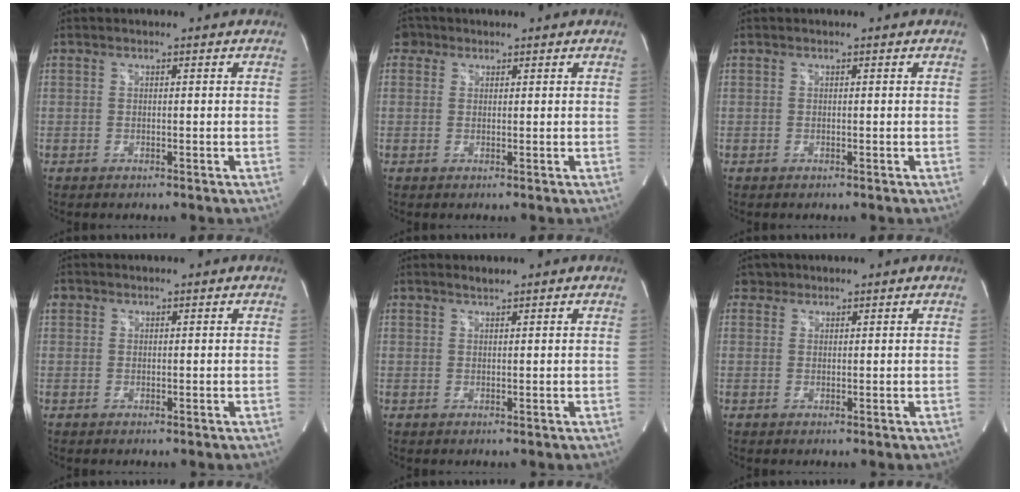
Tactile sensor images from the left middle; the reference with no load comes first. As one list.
[{"total": 2.3, "force": [1.3, 1.9, 0.3], "torque": [-0.002, 0.012, 0.018]}, {"total": 0.0}, {"total": 1.3, "force": [0.6, 1.1, 0.2], "torque": [0.000, 0.013, 0.010]}, {"total": 0.8, "force": [0.8, 0.0, 0.2], "torque": [-0.008, 0.003, 0.018]}, {"total": 1.6, "force": [1.2, 1.1, -0.4], "torque": [0.013, 0.008, 0.015]}]